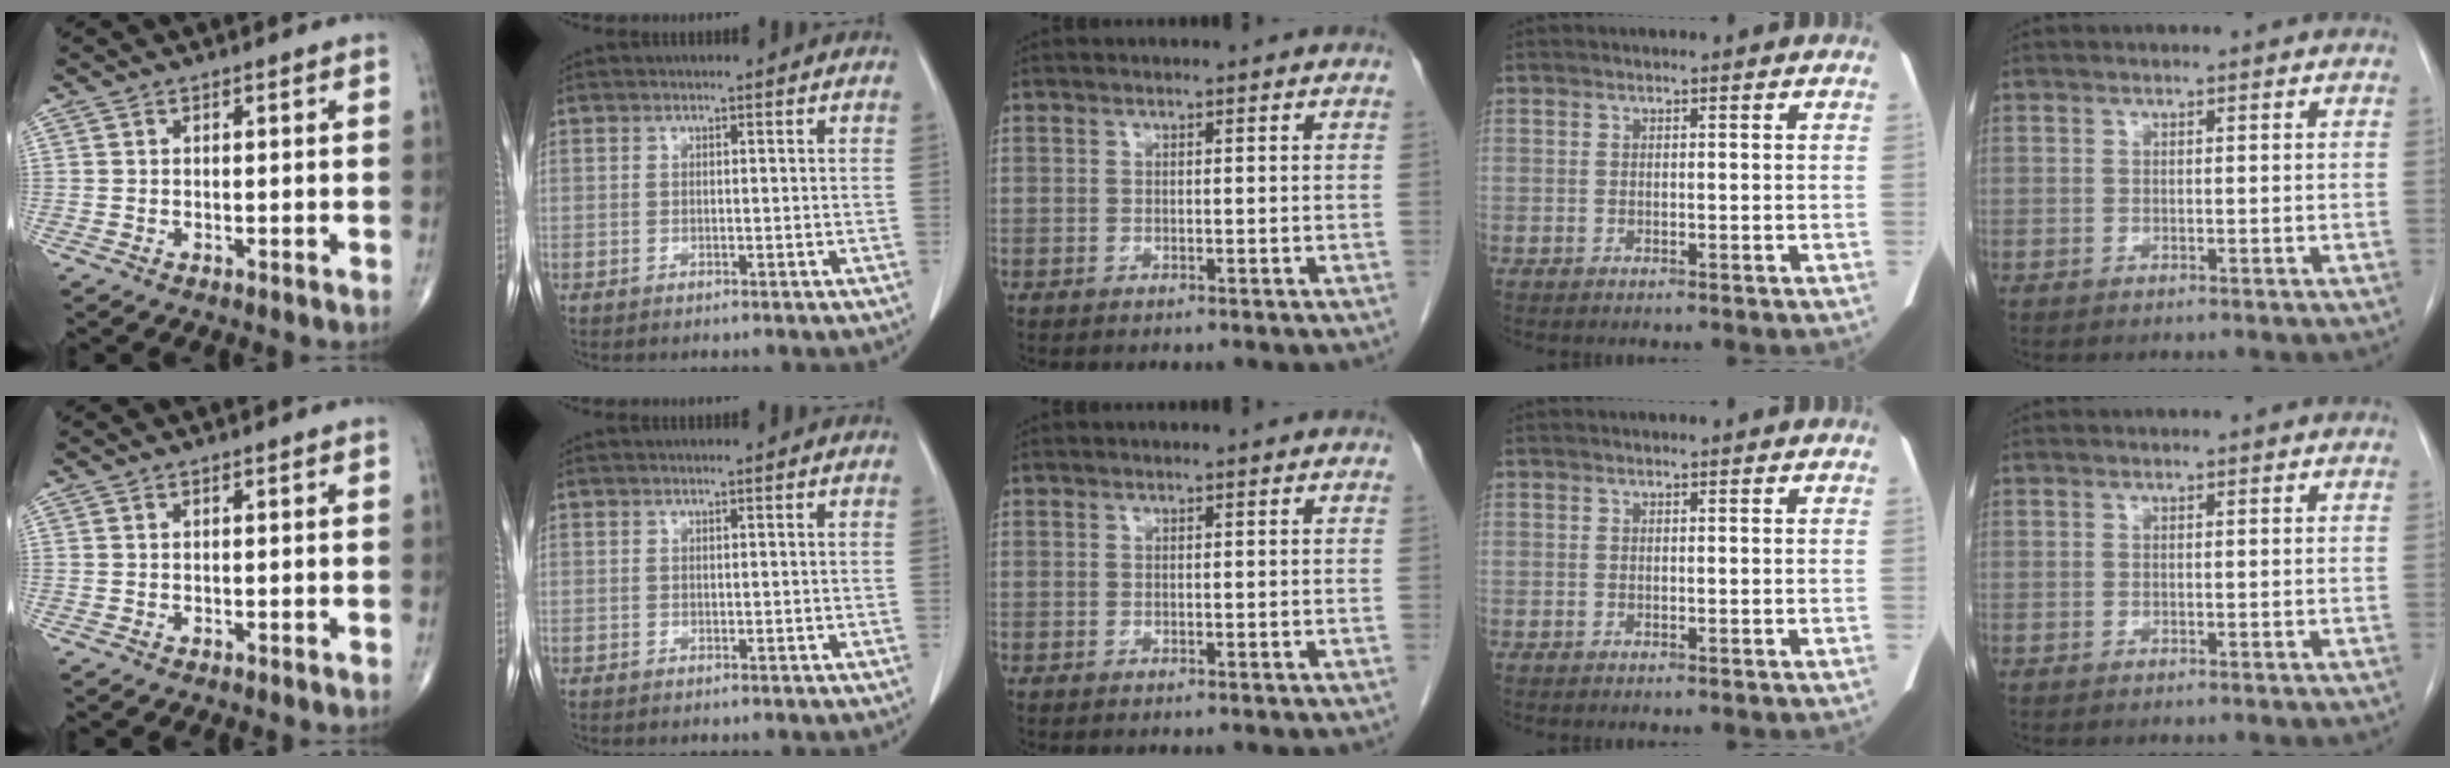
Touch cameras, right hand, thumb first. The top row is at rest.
{}